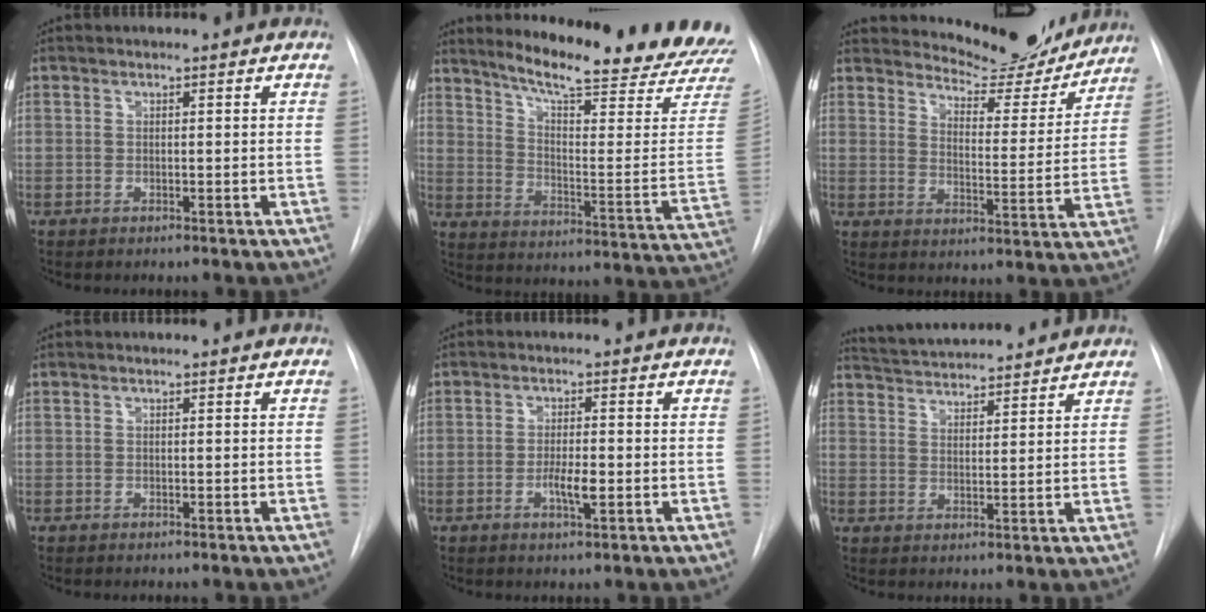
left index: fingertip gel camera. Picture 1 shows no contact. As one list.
[{"total": 23.6, "force": [21.5, 0.4, 9.7], "torque": [-0.143, -0.116, 0.271]}, {"total": 13.5, "force": [13.0, 3.2, 2.3], "torque": [-0.022, -0.030, 0.165]}, {"total": 0.0}, {"total": 3.2, "force": [-0.9, 0.6, 3.1], "torque": [-0.056, -0.001, -0.013]}, {"total": 12.7, "force": [12.0, 1.5, 3.7], "torque": [-0.065, 0.024, 0.181]}]